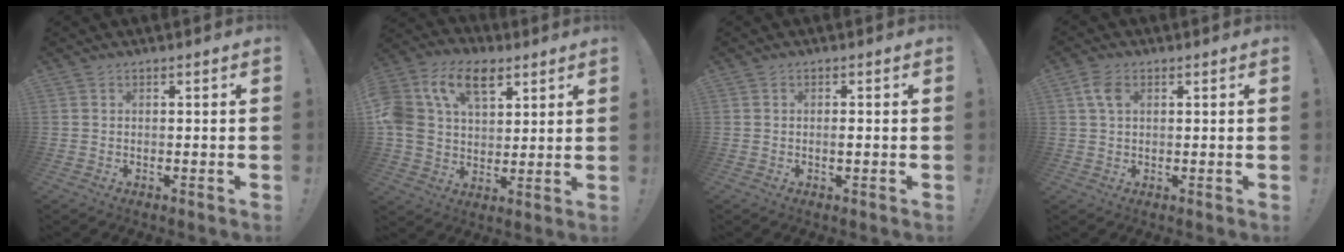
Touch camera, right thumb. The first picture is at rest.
{"total": 17.2, "force": [7.8, 11.6, 10.1], "torque": [-0.185, -0.030, 0.147]}
{"total": 1.1, "force": [-0.3, 0.2, 1.0], "torque": [-0.011, -0.002, -0.007]}
{"total": 4.7, "force": [1.6, 2.8, 3.4], "torque": [-0.066, 0.005, 0.030]}